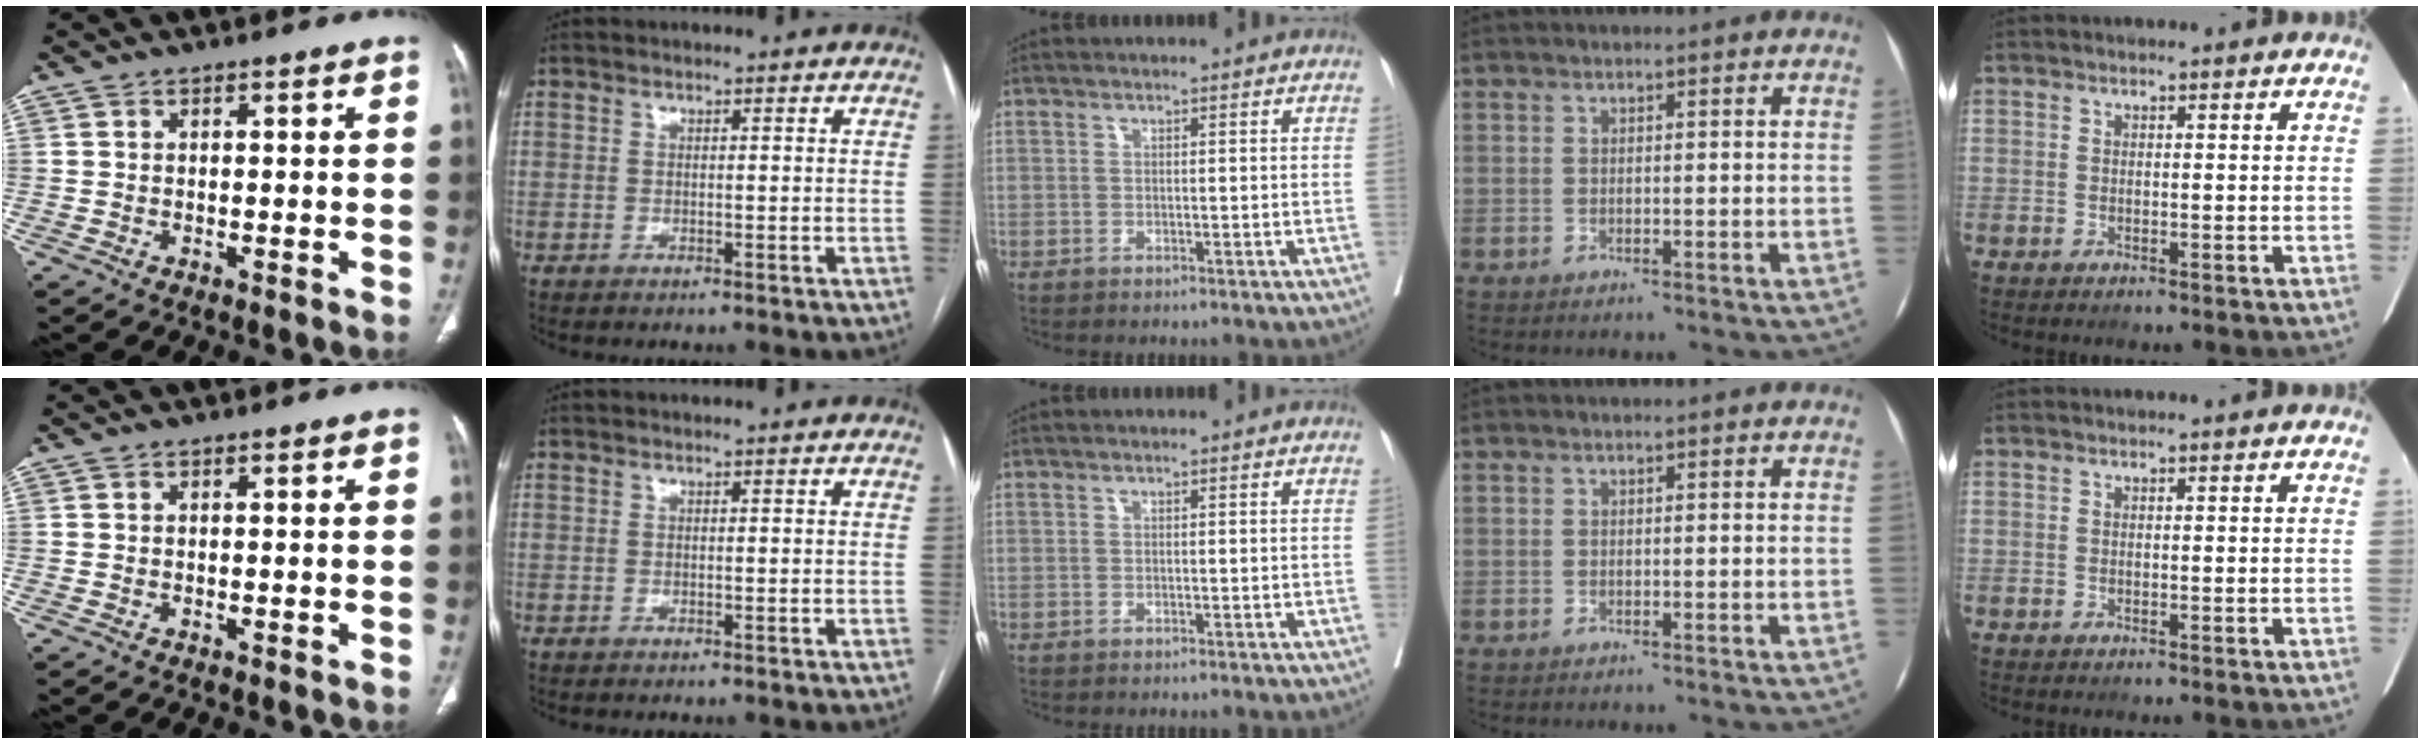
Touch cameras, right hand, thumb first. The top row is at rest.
{}